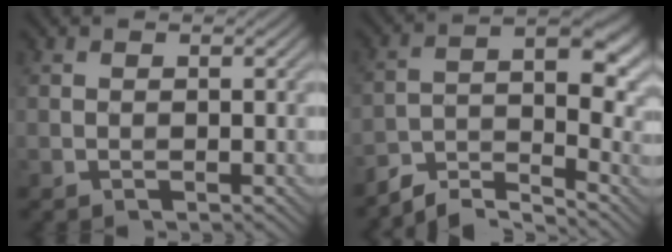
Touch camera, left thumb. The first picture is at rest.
{"total": 7.6, "force": [-5.1, 2.5, 5.0], "torque": [-0.072, -0.006, -0.105]}